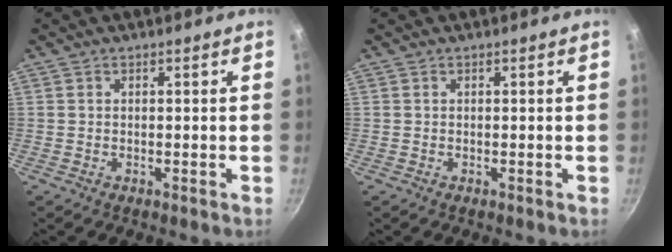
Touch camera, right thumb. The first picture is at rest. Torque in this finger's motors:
{"motor_torque": [-0.08, -0.07, 0.02, 0.00, 0.00]}